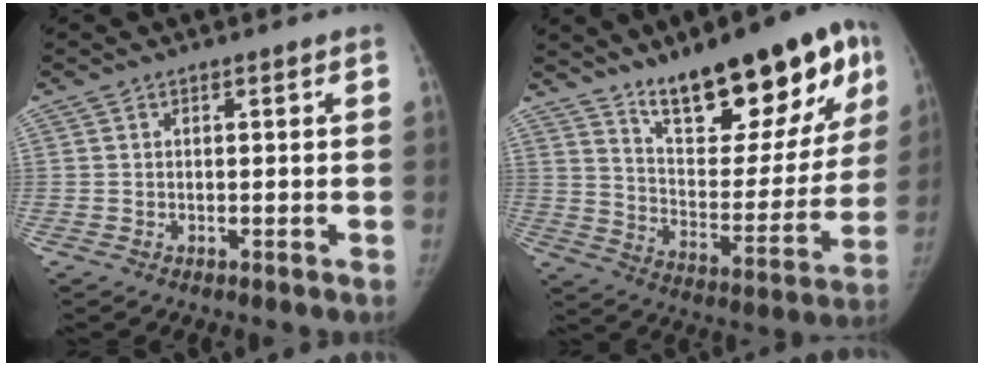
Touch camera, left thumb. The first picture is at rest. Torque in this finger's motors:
{"motor_torque": [1.85, 1.85, 1.39, -1.39, 0.33]}